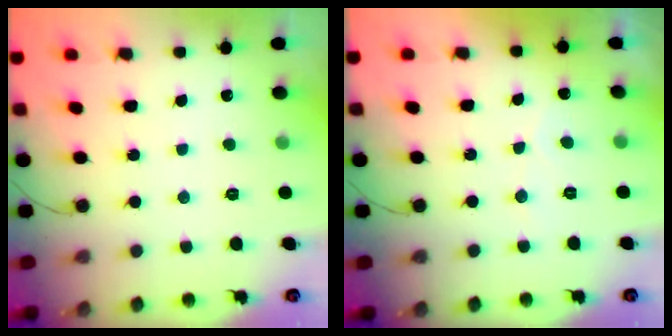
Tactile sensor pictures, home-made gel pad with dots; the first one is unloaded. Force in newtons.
{"total": 2.7, "press": 2.7, "slide": 0.1}